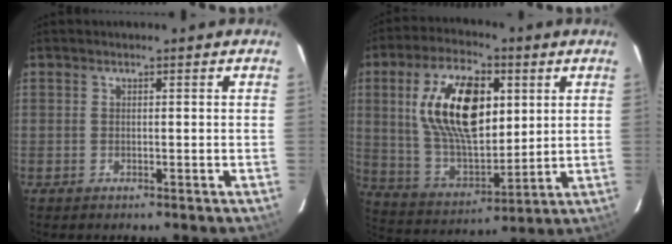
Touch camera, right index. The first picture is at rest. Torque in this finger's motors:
{"motor_torque": [0.91, 0.28, 1.05, 0.21]}